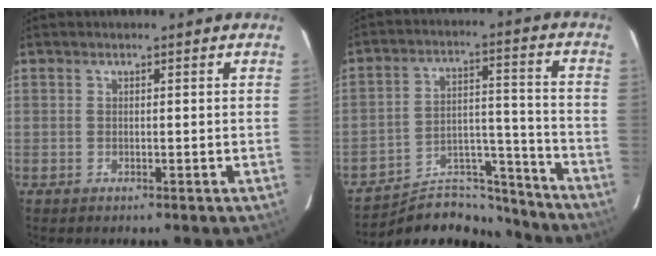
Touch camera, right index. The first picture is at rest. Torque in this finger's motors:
{"motor_torque": [-0.40, -0.90, -0.35, -0.07]}